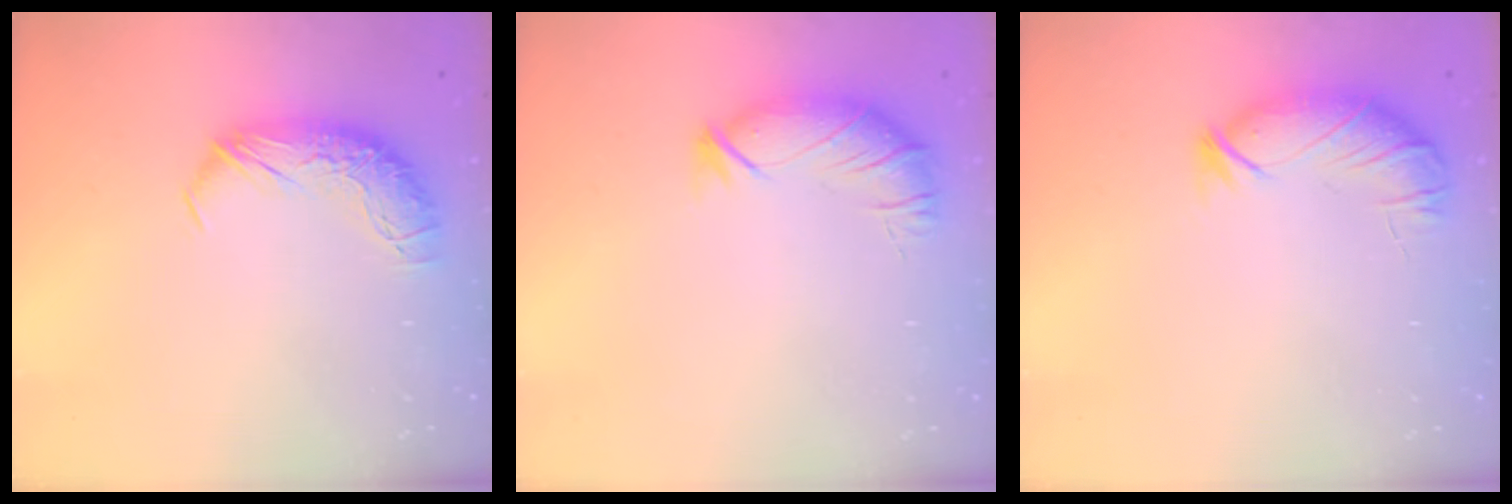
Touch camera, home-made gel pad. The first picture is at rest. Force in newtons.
{"total": 3.2, "press": 2.5, "slide": 2.0}
{"total": 3.7, "press": 3.6, "slide": 0.8}